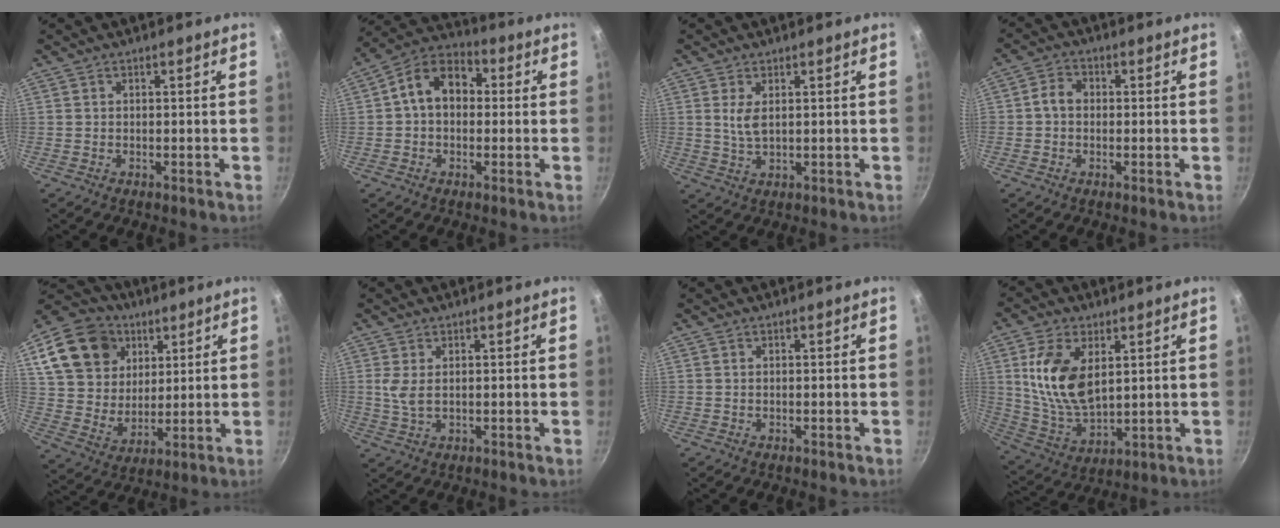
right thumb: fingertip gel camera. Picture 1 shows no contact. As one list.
[{"total": 10.8, "force": [1.1, 7.9, 7.3], "torque": [-0.086, 0.032, -0.004]}, {"total": 3.7, "force": [1.0, 1.8, 3.1], "torque": [-0.059, -0.010, 0.023]}, {"total": 3.6, "force": [-0.1, 3.0, 2.1], "torque": [-0.031, 0.014, -0.012]}, {"total": 19.7, "force": [8.0, 15.3, 9.5], "torque": [-0.165, -0.004, 0.149]}, {"total": 3.3, "force": [0.8, 1.4, 2.9], "torque": [-0.061, -0.005, 0.019]}, {"total": 0.0}, {"total": 14.2, "force": [3.8, 8.0, 11.1], "torque": [-0.205, -0.024, 0.085]}]